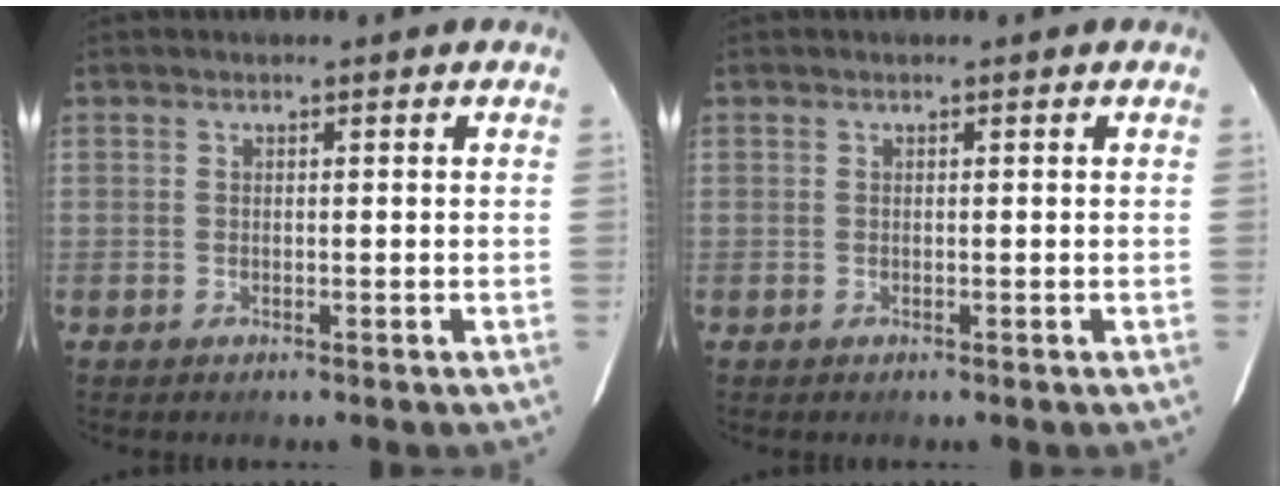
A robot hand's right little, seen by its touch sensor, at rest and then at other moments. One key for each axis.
{"total": 0.0}